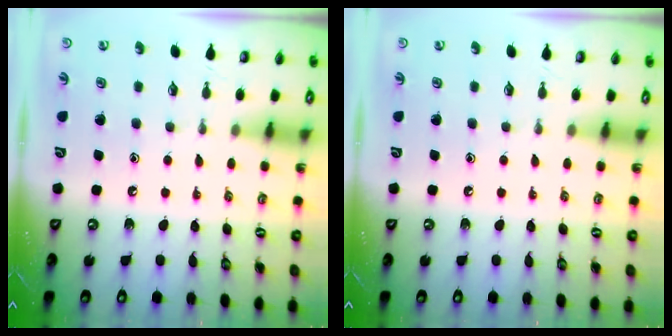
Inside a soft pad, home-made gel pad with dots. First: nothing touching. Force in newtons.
{"total": 0.0}